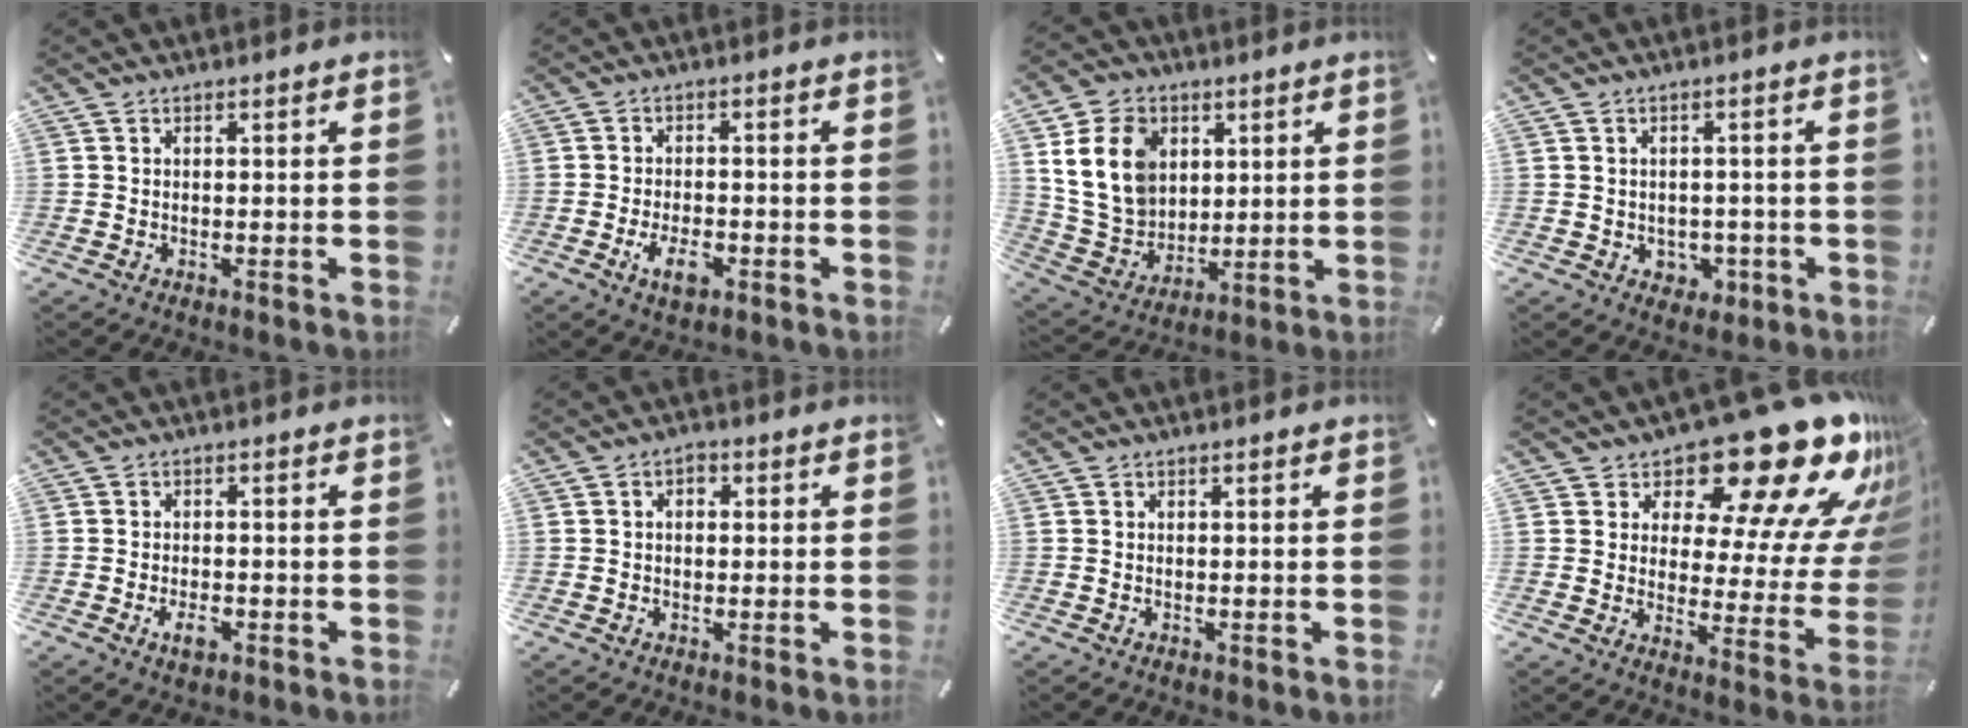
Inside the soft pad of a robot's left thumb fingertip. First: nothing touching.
{"total": 5.3, "force": [-2.3, 2.8, 3.9], "torque": [-0.087, 0.004, -0.046]}
{"total": 14.8, "force": [4.7, 11.9, 7.5], "torque": [-0.177, -0.005, 0.091]}
{"total": 3.4, "force": [-0.5, 3.2, 1.1], "torque": [-0.004, -0.001, -0.010]}
{"total": 3.5, "force": [-1.6, 1.8, 2.6], "torque": [-0.056, 0.002, -0.030]}
{"total": 2.2, "force": [0.2, 1.7, 1.3], "torque": [-0.019, 0.005, -0.001]}
{"total": 0.0}
{"total": 22.4, "force": [15.8, 8.5, 13.4], "torque": [-0.175, -0.125, 0.252]}